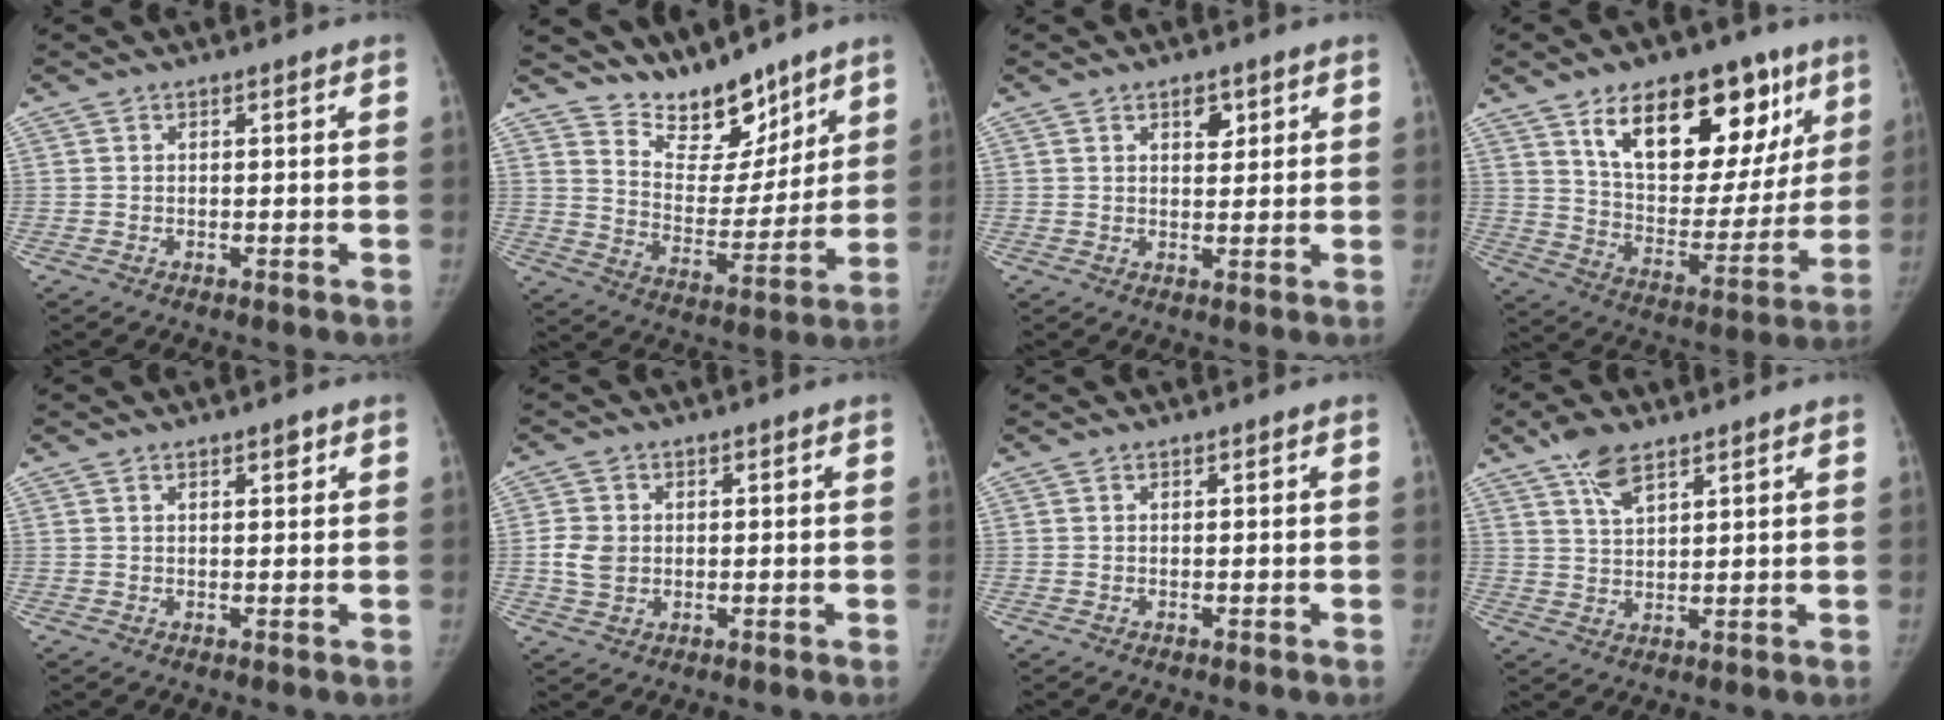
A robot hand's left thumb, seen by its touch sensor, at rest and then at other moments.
{"total": 13.4, "force": [11.3, 5.8, 4.2], "torque": [-0.018, -0.089, 0.199]}
{"total": 2.8, "force": [1.5, 1.7, 1.7], "torque": [-0.004, -0.013, 0.022]}
{"total": 24.7, "force": [12.7, 13.2, 16.5], "torque": [-0.182, -0.034, 0.205]}
{"total": 1.4, "force": [0.9, 0.6, 0.9], "torque": [0.000, -0.009, 0.012]}
{"total": 4.4, "force": [0.0, 3.7, 2.3], "torque": [-0.032, -0.004, 0.004]}
{"total": 0.0}
{"total": 6.3, "force": [4.3, 2.6, 3.9], "torque": [-0.063, -0.016, 0.081]}